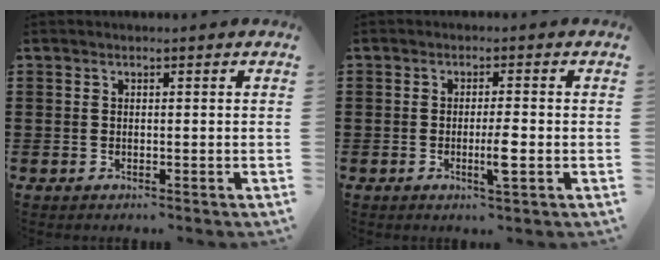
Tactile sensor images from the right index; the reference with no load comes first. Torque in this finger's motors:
{"motor_torque": [1.11, 0.18, 0.47, 0.16]}